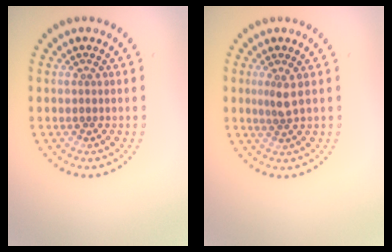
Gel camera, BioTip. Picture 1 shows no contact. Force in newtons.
{"total": 1.3, "press": 1.0, "slide": 0.8}